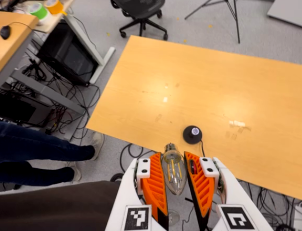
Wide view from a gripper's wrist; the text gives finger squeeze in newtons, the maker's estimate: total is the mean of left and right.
{"total": 13.2, "left": 13.8, "right": 12.6}